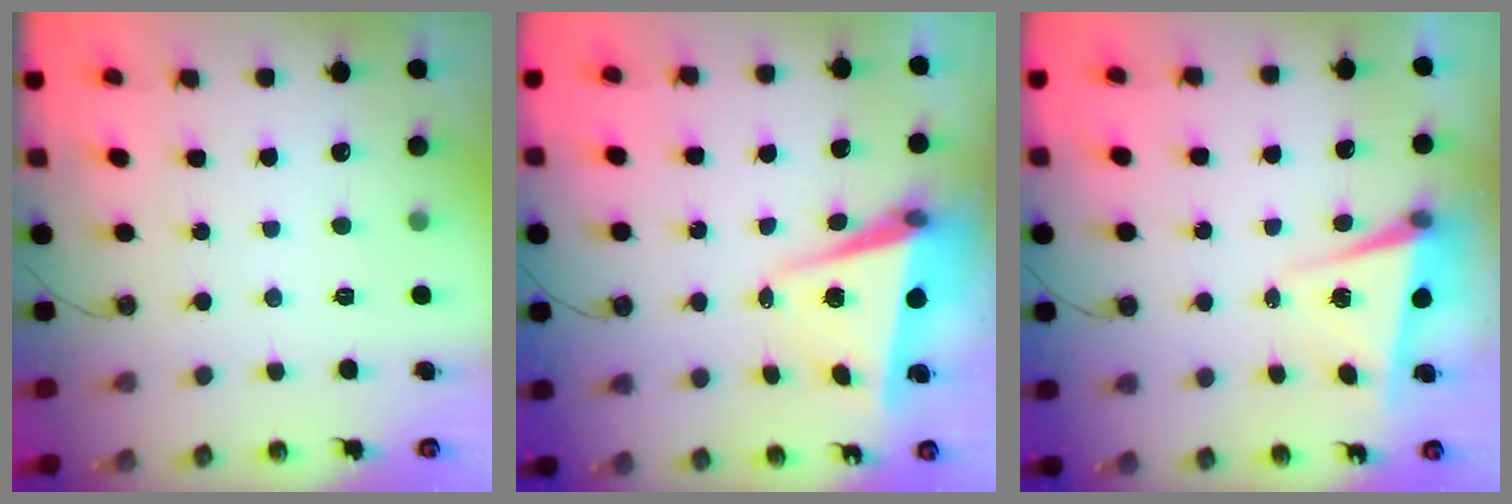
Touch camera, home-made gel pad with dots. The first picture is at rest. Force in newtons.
{"total": 5.8, "press": 5.7, "slide": 1.5}
{"total": 5.4, "press": 5.3, "slide": 1.2}